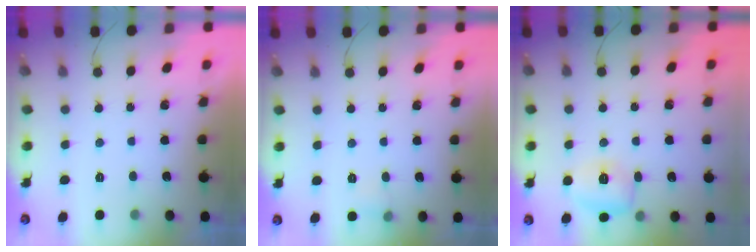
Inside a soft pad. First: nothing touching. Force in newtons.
{"total": 3.9, "press": 3.7, "slide": 1.1}
{"total": 7.5, "press": 7.4, "slide": 1.6}